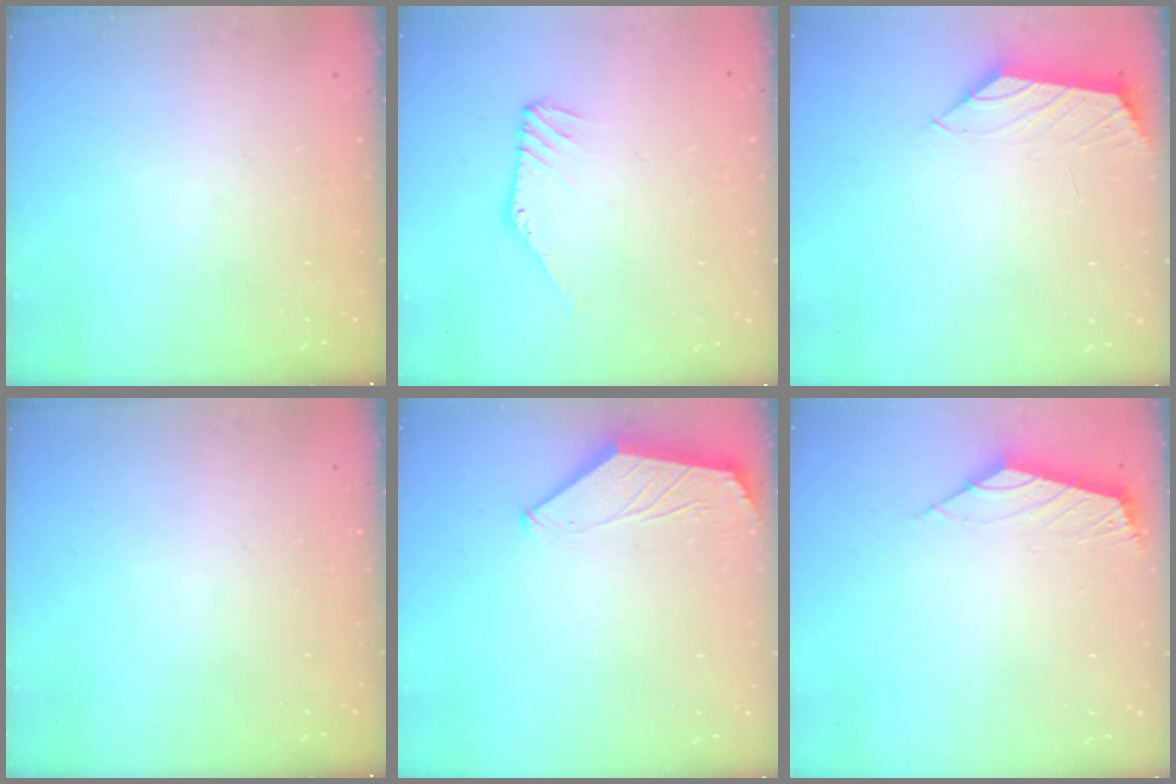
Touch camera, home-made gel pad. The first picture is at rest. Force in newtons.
{"total": 3.5, "press": 3.5, "slide": 0.1}
{"total": 1.3, "press": 1.2, "slide": 0.4}
{"total": 0.0}
{"total": 1.7, "press": 1.6, "slide": 0.4}
{"total": 2.6, "press": 2.5, "slide": 0.6}